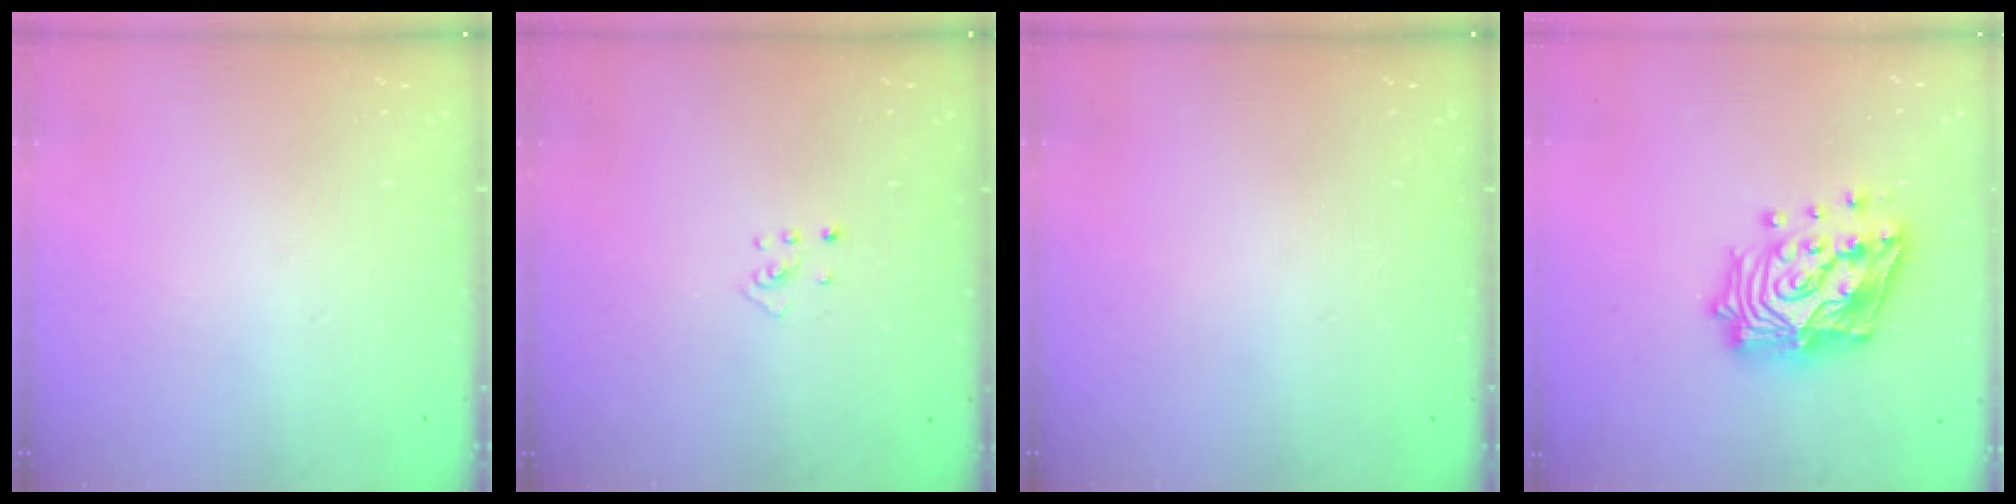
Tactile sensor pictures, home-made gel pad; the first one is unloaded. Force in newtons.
{"total": 2.5, "press": 2.4, "slide": 0.5}
{"total": 0.0}
{"total": 20.1, "press": 19.9, "slide": 3.0}